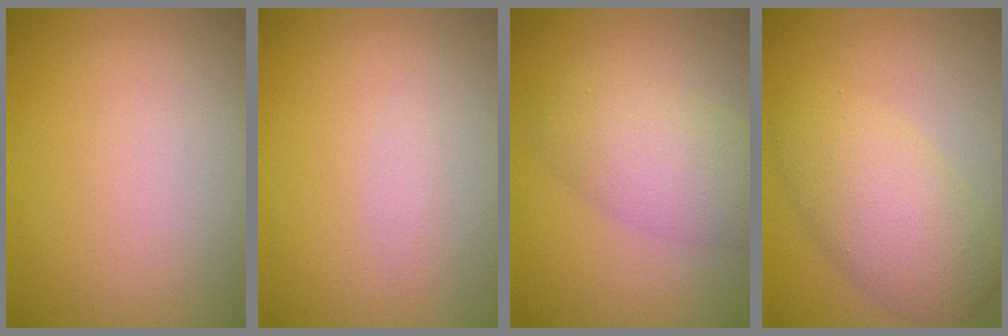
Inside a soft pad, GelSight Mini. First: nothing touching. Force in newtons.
{"total": 0.6, "press": 0.6, "slide": 0.1}
{"total": 4.5, "press": 4.5, "slide": 0.1}
{"total": 5.4, "press": 5.4, "slide": 0.0}